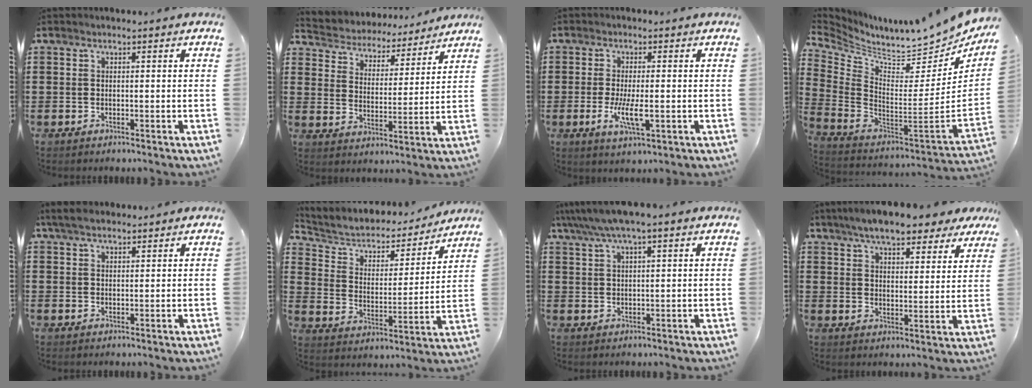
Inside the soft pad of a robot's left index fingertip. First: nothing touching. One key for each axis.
{"total": 4.5, "fx": 4.4, "fy": 0.4, "fz": -0.3, "tx": -0.022, "ty": -0.036, "tz": 0.072}
{"total": 5.6, "fx": -1.2, "fy": 1.6, "fz": 5.3, "tx": -0.108, "ty": -0.009, "tz": -0.023}
{"total": 5.8, "fx": 5.4, "fy": 0.5, "fz": 1.9, "tx": -0.065, "ty": -0.070, "tz": 0.085}
{"total": 3.2, "fx": 2.3, "fy": 1.2, "fz": 1.8, "tx": -0.042, "ty": 0.007, "tz": 0.045}
{"total": 4.6, "fx": 3.9, "fy": 2.2, "fz": 1.0, "tx": -0.049, "ty": -0.031, "tz": 0.058}
{"total": 4.6, "fx": 3.2, "fy": 0.2, "fz": 3.3, "tx": -0.070, "ty": -0.002, "tz": 0.057}
{"total": 7.4, "fx": 6.6, "fy": 1.3, "fz": 3.1, "tx": -0.085, "ty": -0.012, "tz": 0.120}